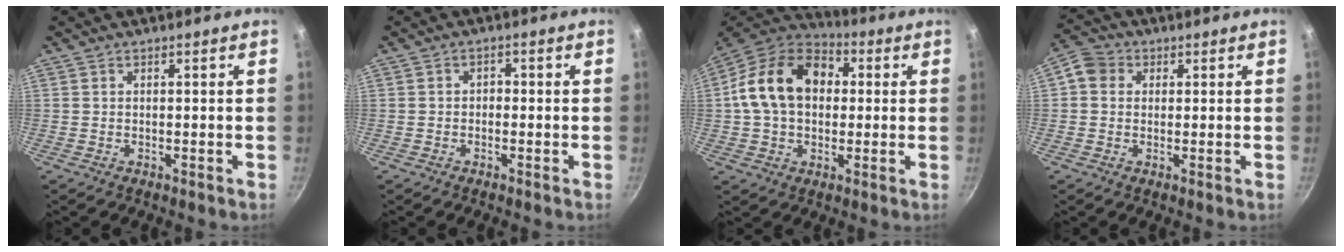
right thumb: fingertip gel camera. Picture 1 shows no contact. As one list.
[{"total": 1.4, "force": [-0.5, 1.1, 0.7], "torque": [-0.007, 0.008, -0.013]}, {"total": 17.9, "force": [2.1, 13.1, 12.1], "torque": [-0.184, 0.035, 0.020]}, {"total": 4.9, "force": [0.8, 4.4, 2.1], "torque": [-0.017, 0.007, -0.003]}]